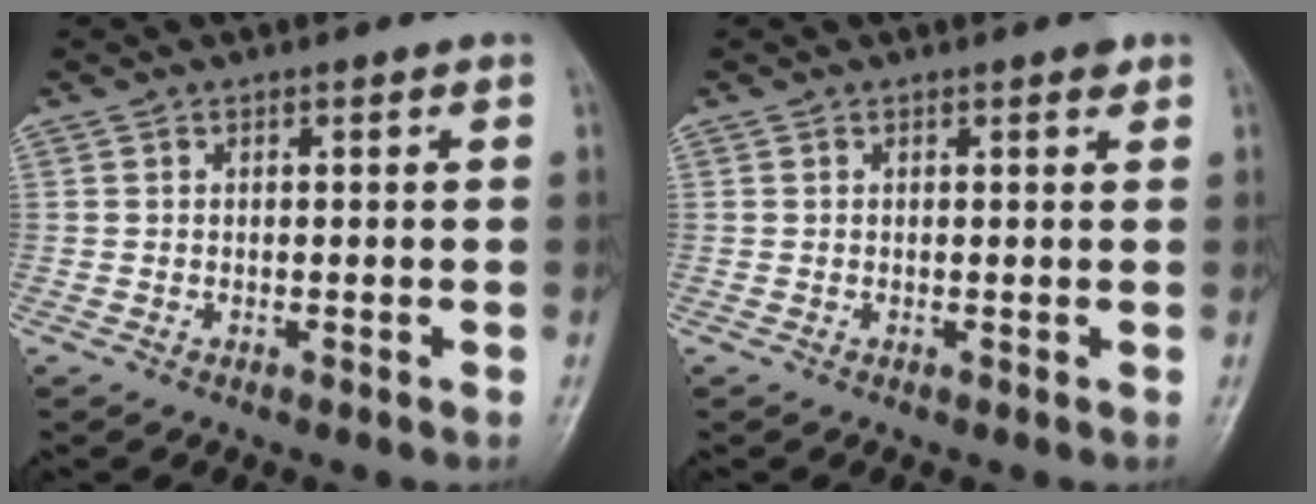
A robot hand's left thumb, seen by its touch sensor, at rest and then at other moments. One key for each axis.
{"total": 0.9, "fx": 0.6, "fy": 0.3, "fz": 0.6, "tx": -0.007, "ty": -0.002, "tz": 0.007}